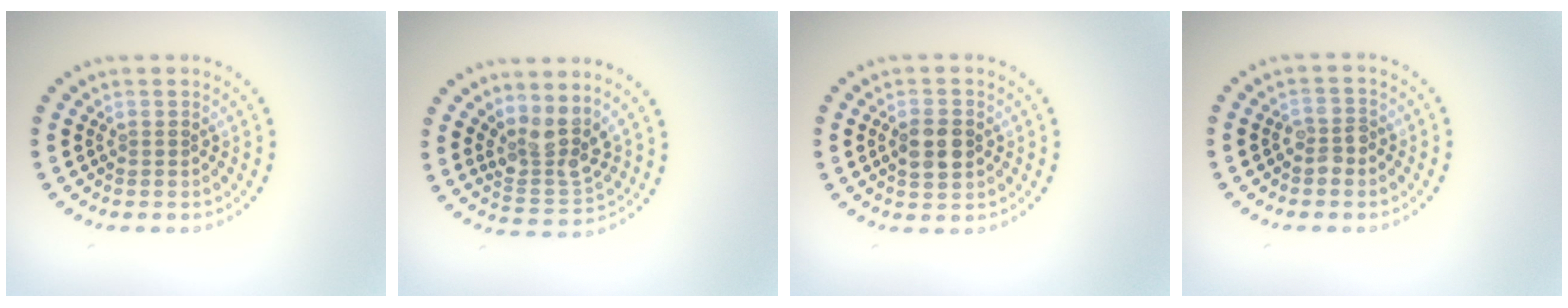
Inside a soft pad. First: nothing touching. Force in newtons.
{"total": 3.7, "press": 3.1, "slide": 1.9}
{"total": 3.1, "press": 3.1, "slide": 0.1}
{"total": 1.8, "press": 1.7, "slide": 0.6}